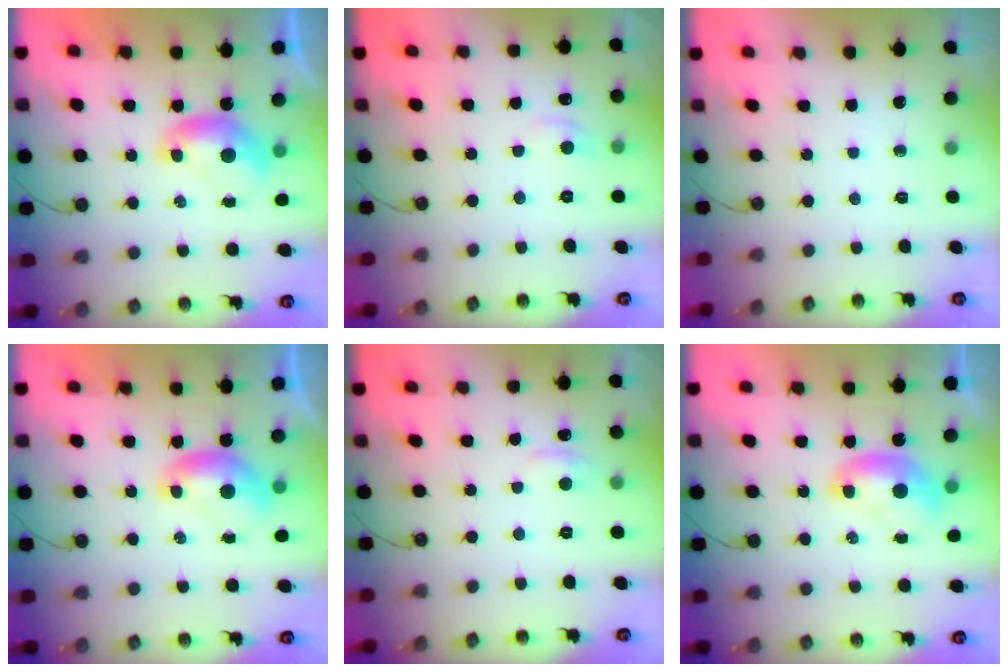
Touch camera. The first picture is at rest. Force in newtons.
{"total": 1.0, "press": 0.6, "slide": 0.8}
{"total": 0.0}
{"total": 0.0}
{"total": 2.1, "press": 2.0, "slide": 0.6}
{"total": 1.1, "press": 1.1, "slide": 0.0}